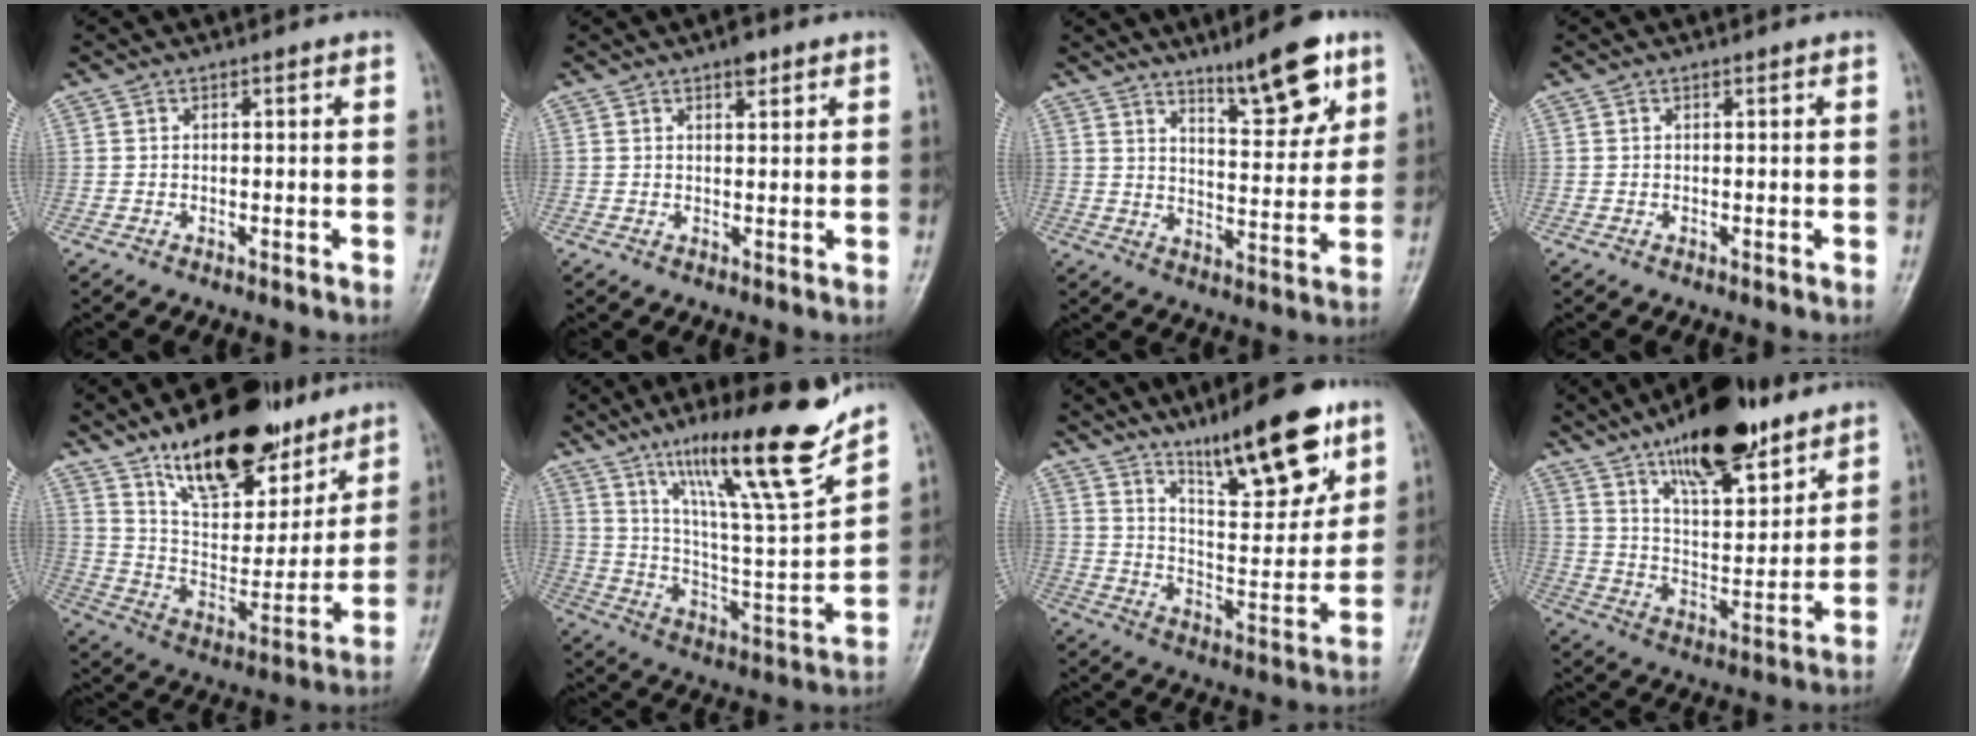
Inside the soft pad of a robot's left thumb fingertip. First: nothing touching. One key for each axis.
{"total": 2.6, "fx": 1.7, "fy": 1.0, "fz": 1.7, "tx": -0.018, "ty": -0.008, "tz": 0.024}
{"total": 11.8, "fx": 7.7, "fy": 3.2, "fz": 8.4, "tx": -0.102, "ty": -0.051, "tz": 0.121}
{"total": 0.0}
{"total": 23.0, "fx": 15.6, "fy": 10.3, "fz": 13.3, "tx": -0.157, "ty": -0.076, "tz": 0.262}
{"total": 22.2, "fx": 15.2, "fy": 2.3, "fz": 16.0, "tx": -0.231, "ty": -0.075, "tz": 0.257}
{"total": 18.0, "fx": 11.9, "fy": 5.0, "fz": 12.6, "tx": -0.159, "ty": -0.071, "tz": 0.199}
{"total": 19.1, "fx": 12.9, "fy": 6.7, "fz": 12.4, "tx": -0.161, "ty": -0.069, "tz": 0.217}